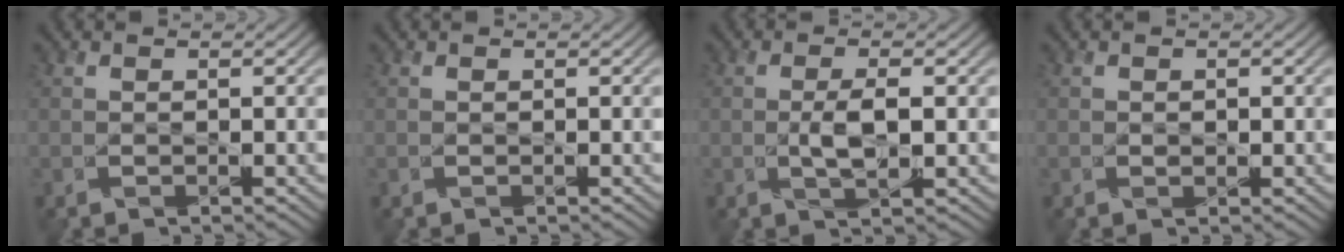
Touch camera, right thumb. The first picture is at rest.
{"total": 0.0}
{"total": 3.5, "force": [-0.2, 1.0, 3.3], "torque": [-0.070, 0.000, -0.002]}
{"total": 0.6, "force": [0.0, 0.5, 0.3], "torque": [-0.004, -0.004, -0.002]}